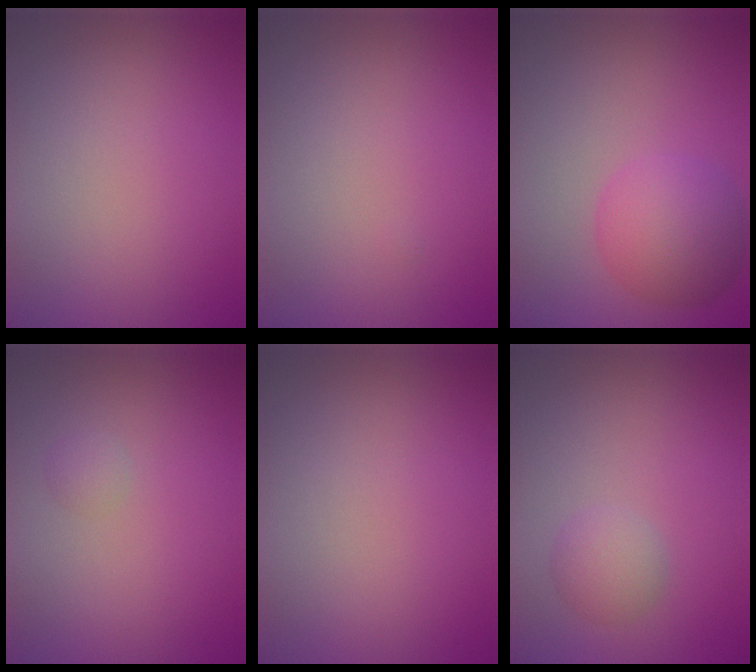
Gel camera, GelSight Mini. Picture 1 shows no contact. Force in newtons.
{"total": 0.0}
{"total": 5.4, "press": 5.4, "slide": 0.2}
{"total": 0.7, "press": 0.7, "slide": 0.0}
{"total": 0.0}
{"total": 2.2, "press": 2.2, "slide": 0.1}